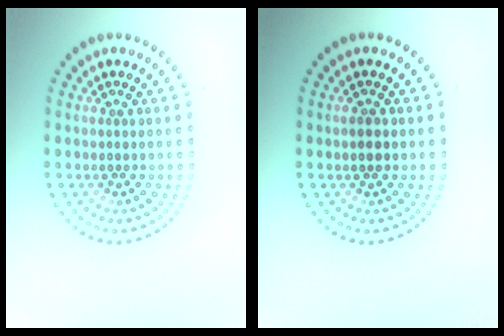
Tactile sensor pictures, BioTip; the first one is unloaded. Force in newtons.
{"total": 1.0, "press": 1.0, "slide": 0.0}